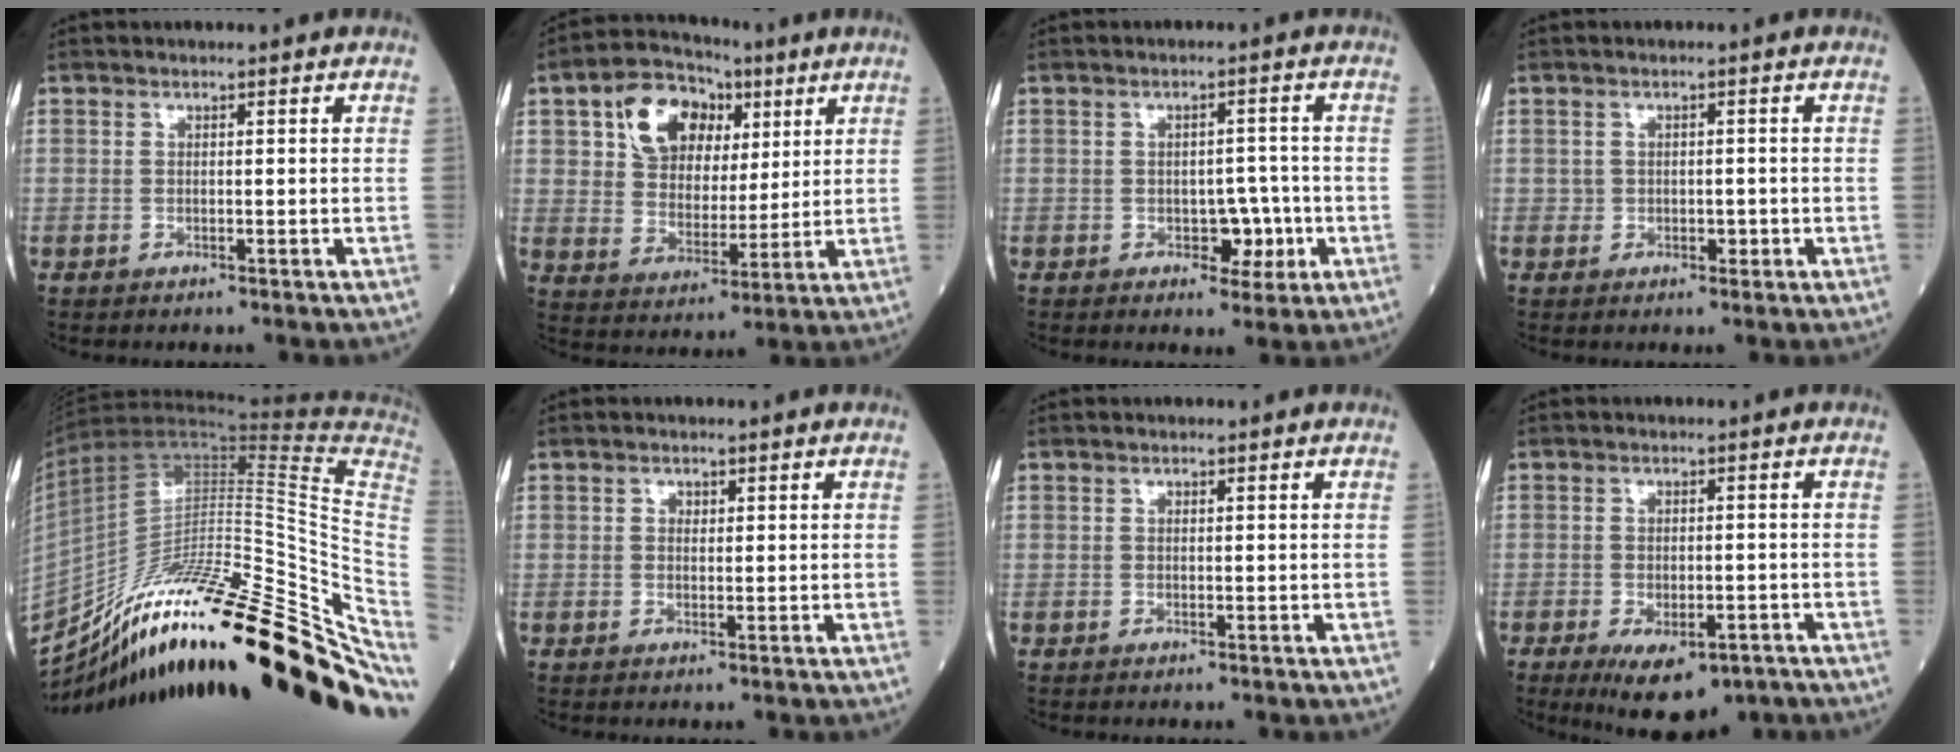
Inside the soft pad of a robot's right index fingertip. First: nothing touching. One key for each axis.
{"total": 12.0, "fx": 5.3, "fy": 8.1, "fz": 7.0, "tx": -0.134, "ty": 0.035, "tz": 0.096}
{"total": 4.1, "fx": -1.3, "fy": 2.5, "fz": 3.0, "tx": -0.033, "ty": 0.005, "tz": -0.012}
{"total": 1.4, "fx": -0.2, "fy": 1.2, "fz": 0.8, "tx": -0.011, "ty": 0.002, "tz": 0.002}
{"total": 34.1, "fx": -21.2, "fy": 5.2, "fz": 26.2, "tx": -0.327, "ty": -0.009, "tz": -0.330}
{"total": 1.0, "fx": 0.5, "fy": 0.7, "fz": 0.4, "tx": -0.006, "ty": -0.001, "tz": 0.008}
{"total": 0.0}
{"total": 9.0, "fx": -5.7, "fy": 3.7, "fz": 5.9, "tx": -0.084, "ty": -0.009, "tz": -0.077}